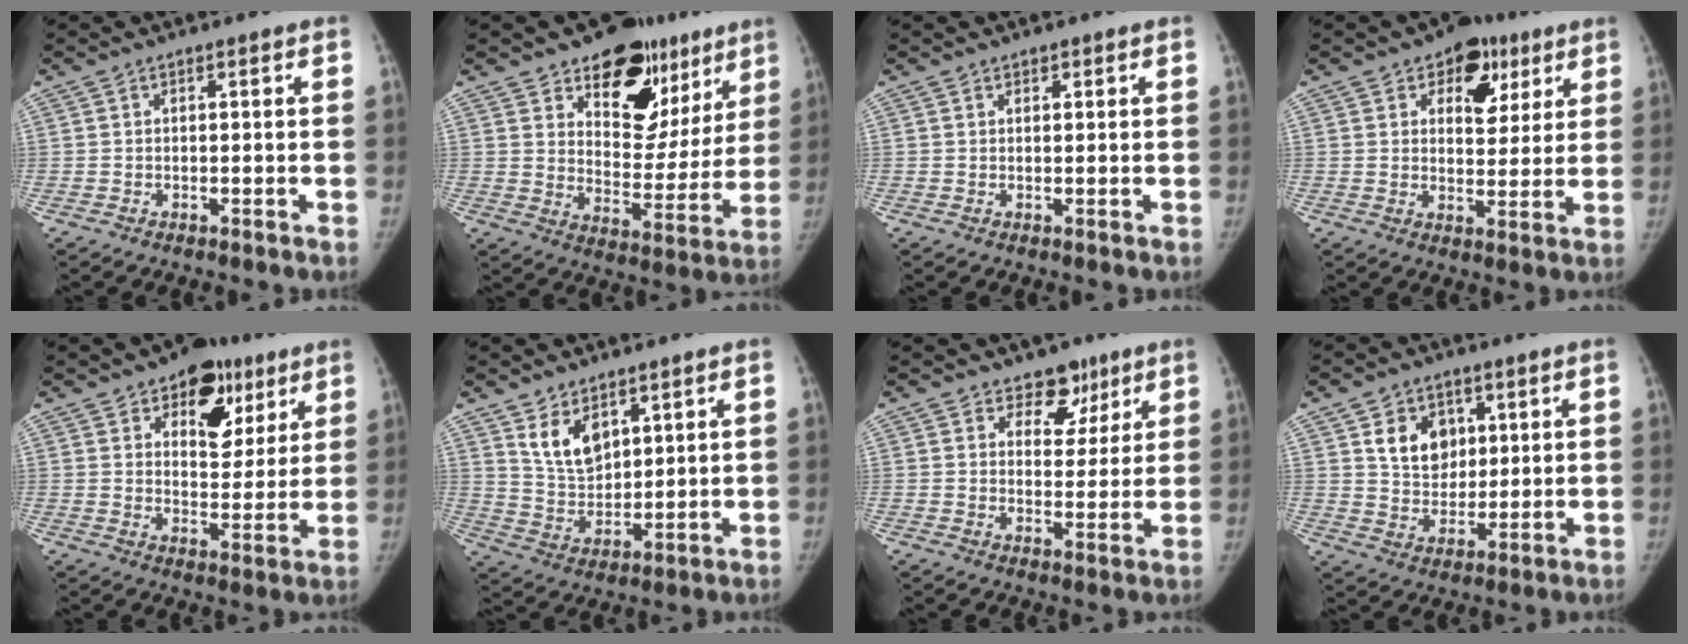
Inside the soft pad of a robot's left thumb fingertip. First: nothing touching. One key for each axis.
{"total": 20.0, "fx": 11.9, "fy": 12.0, "fz": 10.7, "tx": -0.078, "ty": -0.054, "tz": 0.174}
{"total": 0.9, "fx": 0.7, "fy": 0.5, "fz": 0.3, "tx": 0.004, "ty": -0.004, "tz": 0.009}
{"total": 10.5, "fx": 5.2, "fy": 6.9, "fz": 5.8, "tx": -0.030, "ty": -0.018, "tz": 0.072}
{"total": 13.2, "fx": 7.0, "fy": 8.2, "fz": 7.5, "tx": -0.049, "ty": -0.029, "tz": 0.102}
{"total": 8.5, "fx": 4.8, "fy": 5.1, "fz": 4.8, "tx": -0.060, "ty": -0.038, "tz": 0.102}
{"total": 6.8, "fx": 4.5, "fy": 4.6, "fz": 2.0, "tx": 0.015, "ty": -0.023, "tz": 0.066}
{"total": 9.6, "fx": 3.6, "fy": 7.5, "fz": 4.9, "tx": -0.040, "ty": -0.020, "tz": 0.069}